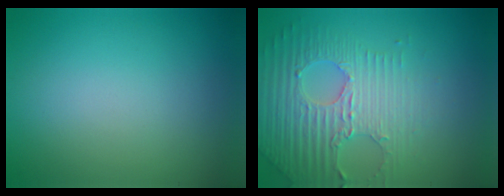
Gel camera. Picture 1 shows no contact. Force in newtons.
{"total": 4.8, "press": 4.4, "slide": 2.0}